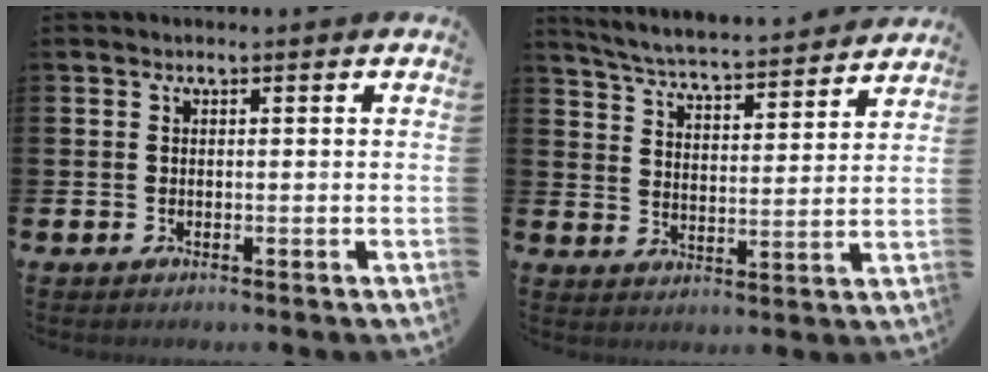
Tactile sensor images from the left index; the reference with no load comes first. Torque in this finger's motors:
{"motor_torque": [0.76, -1.38, 0.44, 0.15]}